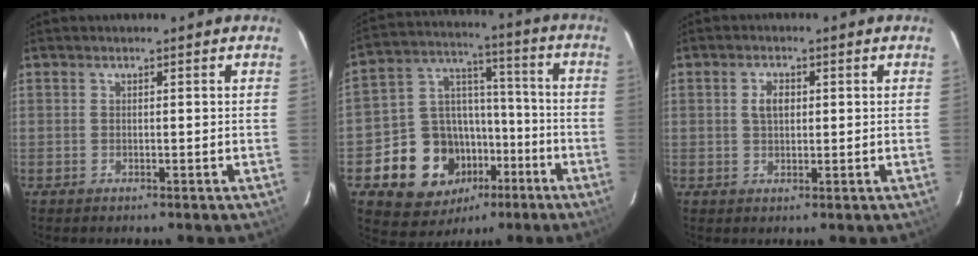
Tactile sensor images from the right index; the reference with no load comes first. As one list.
[{"total": 16.7, "force": [-6.9, 13.8, 6.3], "torque": [-0.146, 0.051, -0.083]}, {"total": 3.2, "force": [0.7, 2.0, 2.4], "torque": [-0.044, 0.008, 0.014]}]